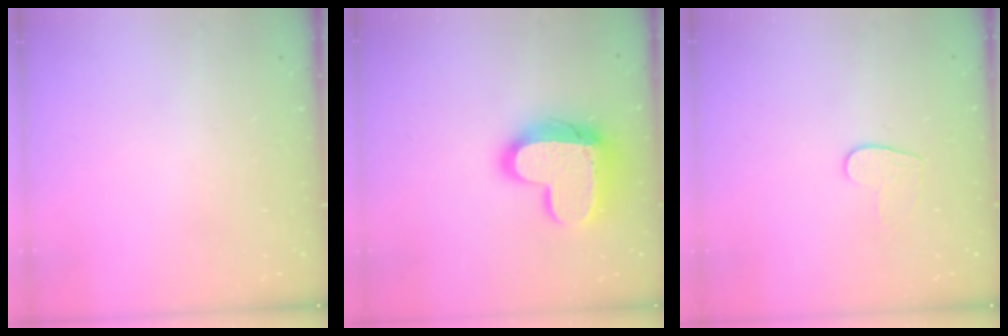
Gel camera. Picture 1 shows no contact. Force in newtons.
{"total": 17.4, "press": 17.3, "slide": 1.5}
{"total": 5.3, "press": 5.3, "slide": 0.5}